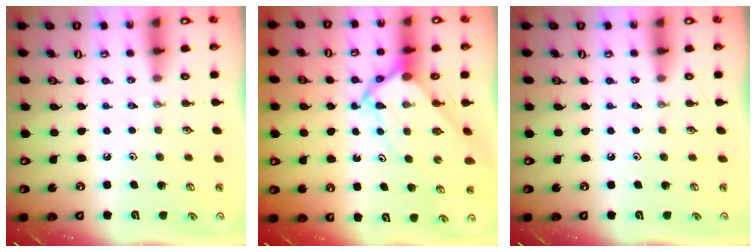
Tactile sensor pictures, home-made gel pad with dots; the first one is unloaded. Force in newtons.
{"total": 6.7, "press": 6.7, "slide": 0.6}
{"total": 0.0}